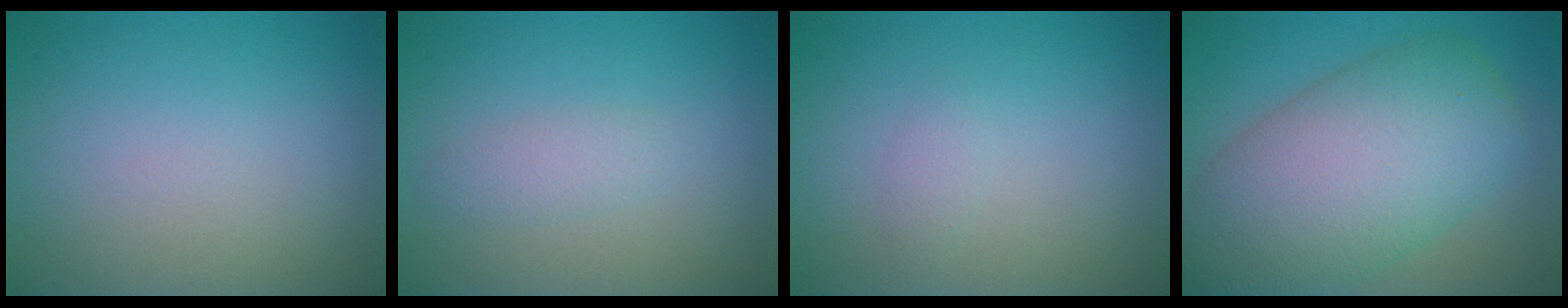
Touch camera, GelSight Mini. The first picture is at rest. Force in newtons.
{"total": 1.4, "press": 1.4, "slide": 0.1}
{"total": 0.9, "press": 0.9, "slide": 0.0}
{"total": 11.8, "press": 11.8, "slide": 0.5}